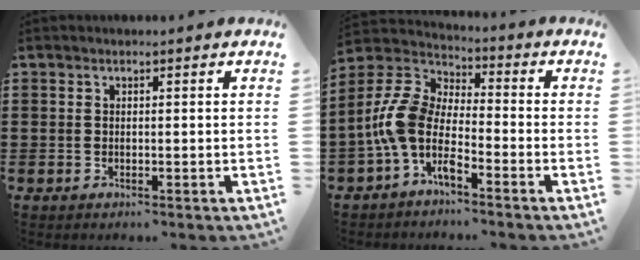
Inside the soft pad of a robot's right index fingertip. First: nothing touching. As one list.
[{"total": 8.4, "force": [-3.7, 4.0, 6.5], "torque": [-0.186, -0.026, -0.084]}]